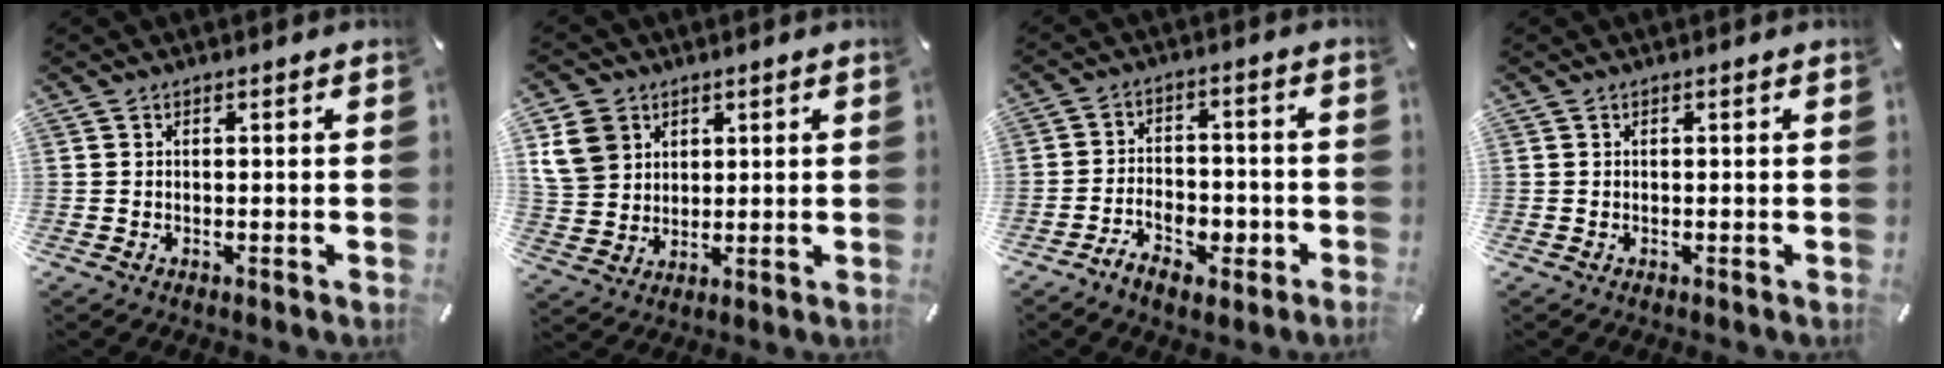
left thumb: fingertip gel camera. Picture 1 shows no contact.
{"total": 8.9, "force": [3.6, 7.7, 2.6], "torque": [-0.072, -0.002, 0.071]}
{"total": 7.2, "force": [-4.5, 4.2, 3.8], "torque": [-0.065, 0.027, -0.081]}
{"total": 0.0}